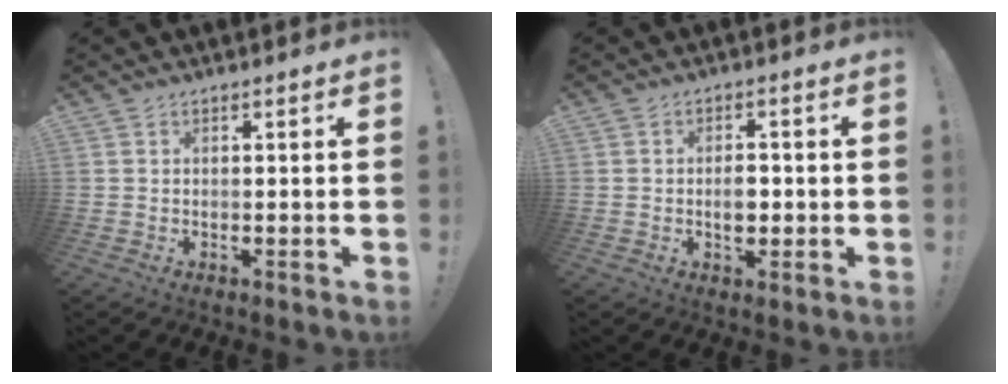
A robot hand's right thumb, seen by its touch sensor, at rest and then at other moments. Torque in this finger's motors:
{"motor_torque": [0.72, 0.60, 0.65, -0.06, -0.02]}